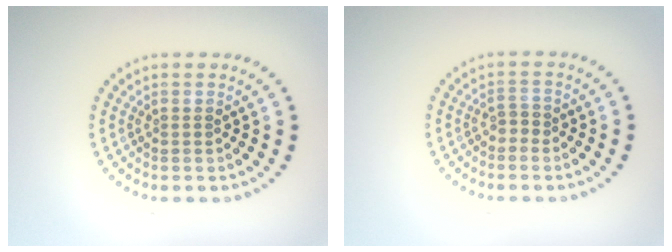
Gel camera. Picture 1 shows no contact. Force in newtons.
{"total": 0.9, "press": 0.8, "slide": 0.5}